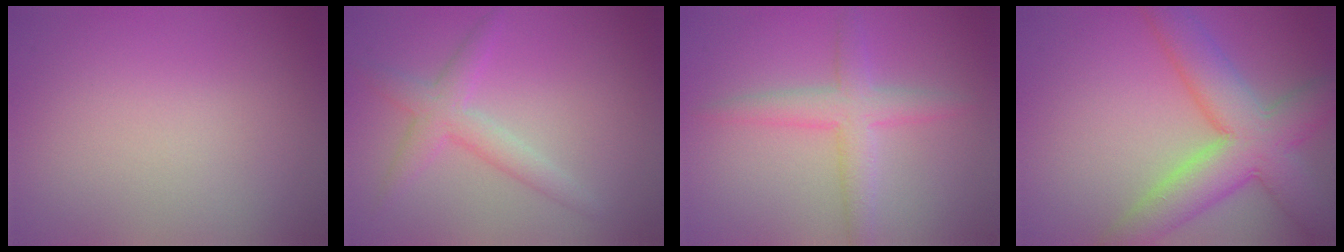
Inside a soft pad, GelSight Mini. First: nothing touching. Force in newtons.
{"total": 3.0, "press": 3.0, "slide": 0.1}
{"total": 3.4, "press": 3.4, "slide": 0.1}
{"total": 8.5, "press": 8.4, "slide": 0.4}